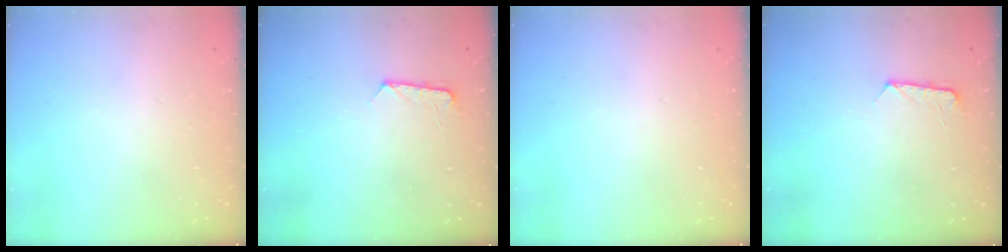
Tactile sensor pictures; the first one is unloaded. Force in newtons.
{"total": 6.8, "press": 6.7, "slide": 0.7}
{"total": 0.0}
{"total": 6.8, "press": 6.7, "slide": 0.7}